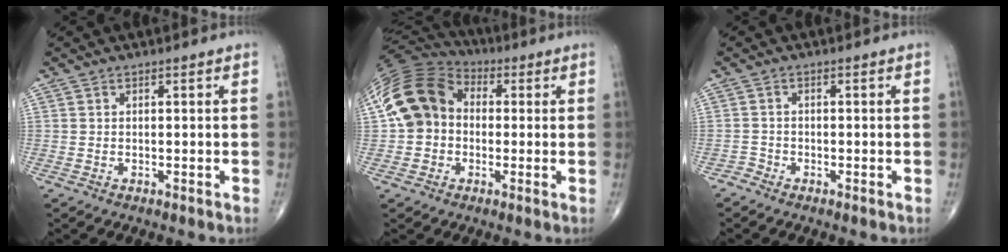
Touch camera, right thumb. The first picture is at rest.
{"total": 14.4, "force": [0.8, 11.5, 8.6], "torque": [-0.164, 0.036, 0.003]}
{"total": 1.3, "force": [-1.1, 0.5, -0.4], "torque": [0.013, -0.002, -0.027]}